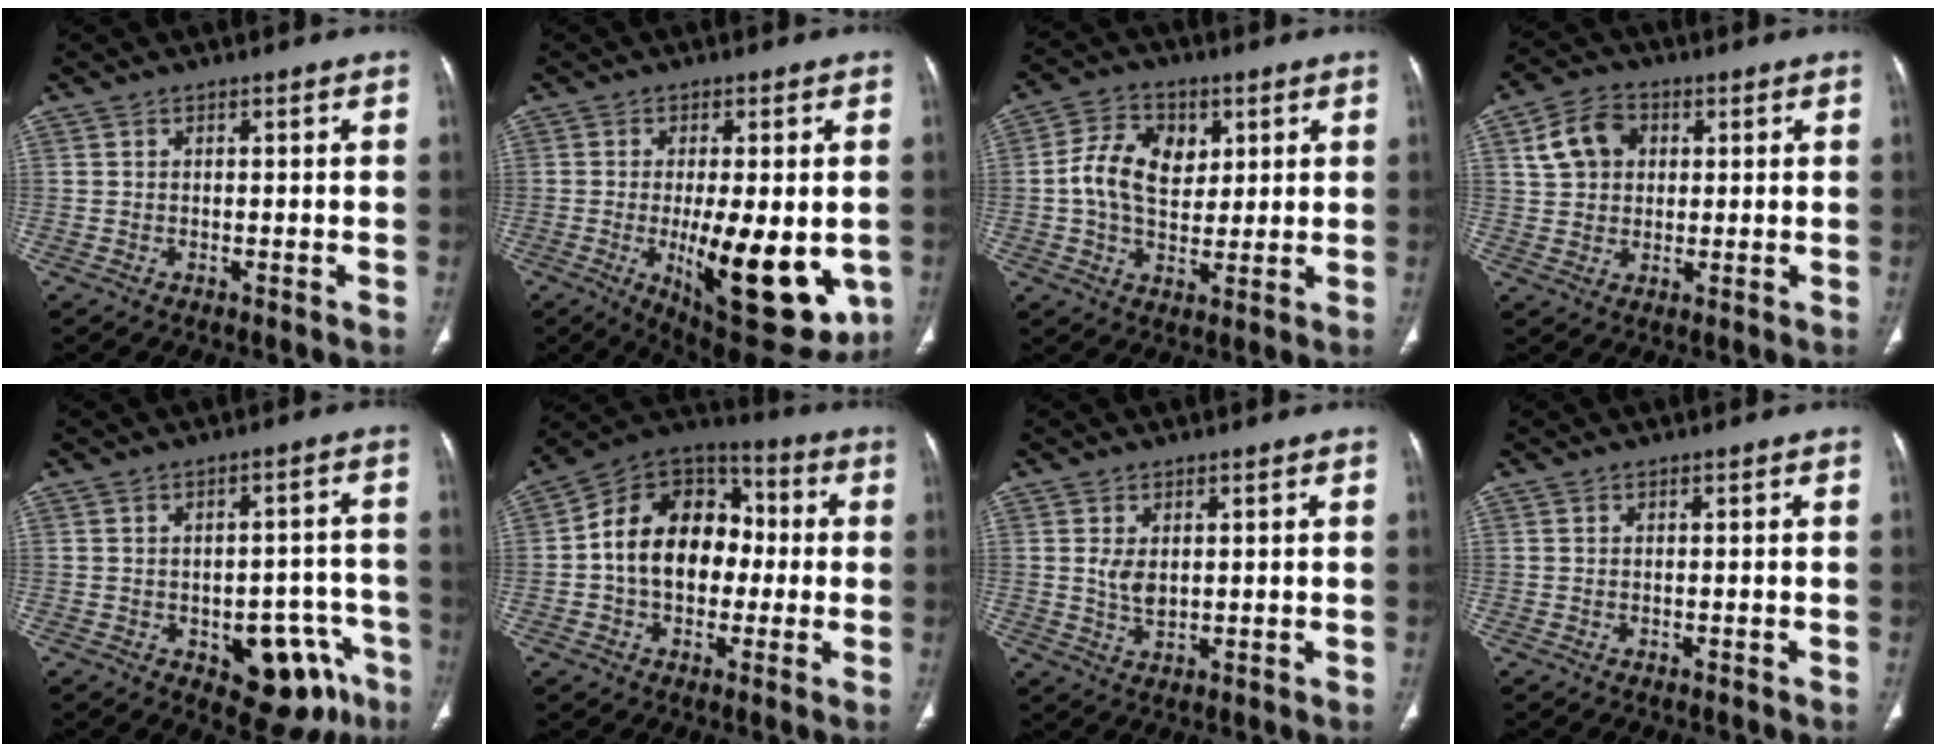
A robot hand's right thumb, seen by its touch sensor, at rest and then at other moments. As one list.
[{"total": 19.3, "force": [-3.8, 7.3, 17.4], "torque": [-0.222, -0.029, -0.030]}, {"total": 11.2, "force": [2.1, 8.0, 7.6], "torque": [-0.109, 0.000, 0.034]}, {"total": 8.3, "force": [2.4, 6.5, 4.6], "torque": [-0.068, 0.007, 0.041]}, {"total": 12.9, "force": [-5.9, 7.2, 9.0], "torque": [-0.067, 0.038, -0.065]}, {"total": 17.2, "force": [-0.2, 12.6, 11.7], "torque": [-0.153, 0.041, -0.015]}, {"total": 3.7, "force": [0.8, 2.2, 2.9], "torque": [-0.052, -0.011, 0.022]}, {"total": 0.0}]